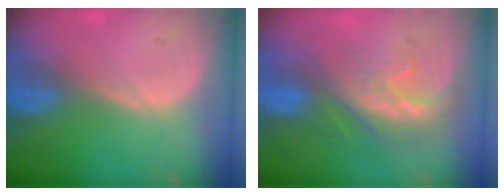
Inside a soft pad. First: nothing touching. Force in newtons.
{"total": 8.4, "press": 7.2, "slide": 4.3}